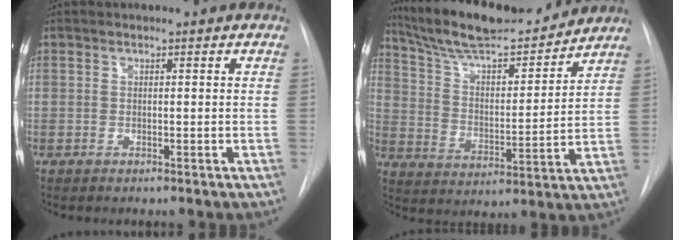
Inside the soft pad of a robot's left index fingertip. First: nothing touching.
{"total": 18.4, "force": [16.5, 3.1, 7.5], "torque": [-0.130, 0.009, 0.270]}